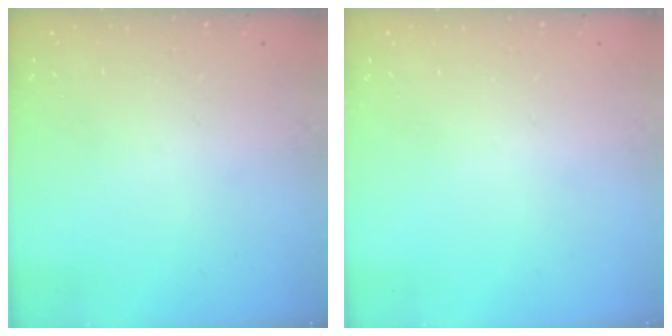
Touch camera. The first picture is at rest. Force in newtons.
{"total": 0.0}